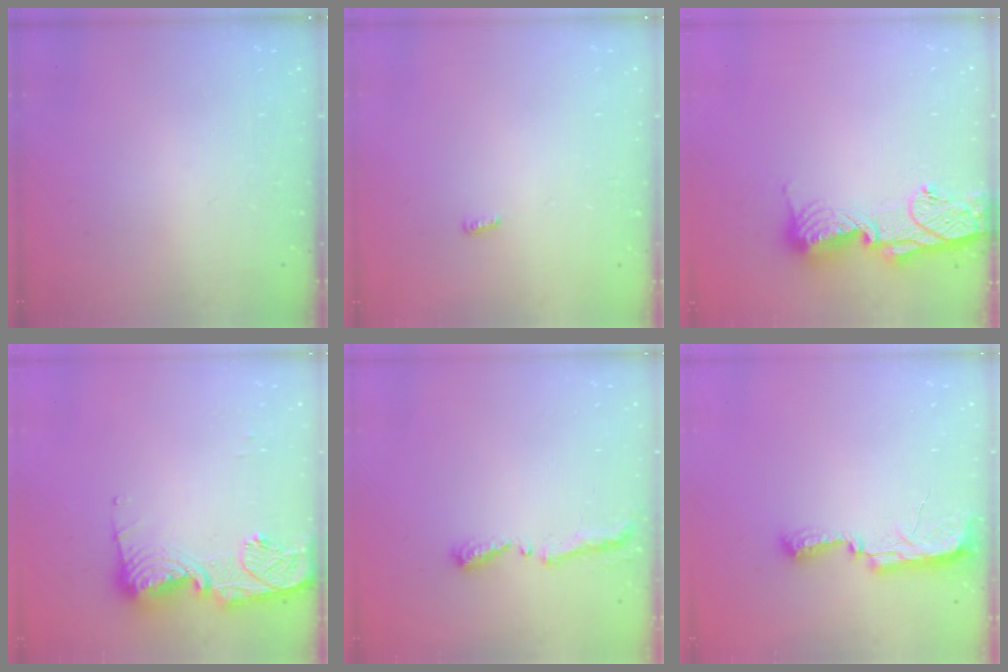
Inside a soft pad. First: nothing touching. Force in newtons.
{"total": 2.9, "press": 2.9, "slide": 0.2}
{"total": 12.9, "press": 12.9, "slide": 1.2}
{"total": 14.0, "press": 13.9, "slide": 1.5}
{"total": 5.1, "press": 5.0, "slide": 0.6}
{"total": 9.8, "press": 8.9, "slide": 4.2}